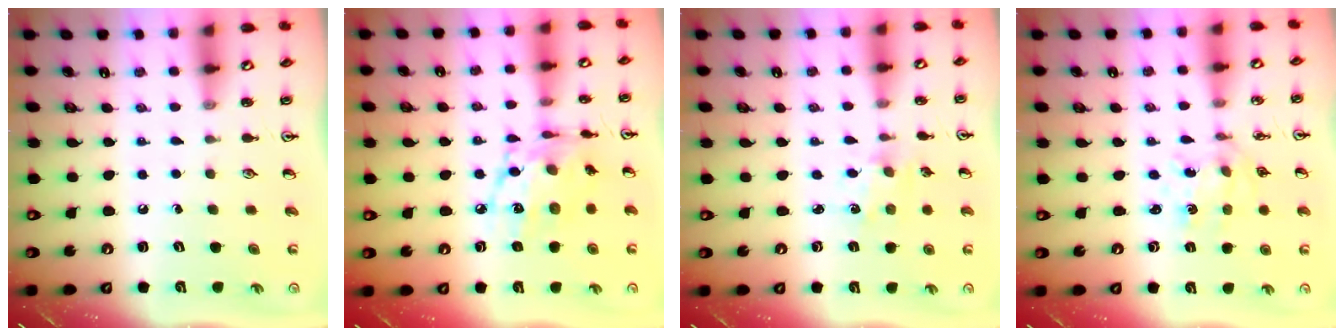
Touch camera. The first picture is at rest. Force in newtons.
{"total": 14.3, "press": 14.3, "slide": 0.8}
{"total": 1.1, "press": 1.1, "slide": 0.2}
{"total": 1.9, "press": 1.8, "slide": 0.8}